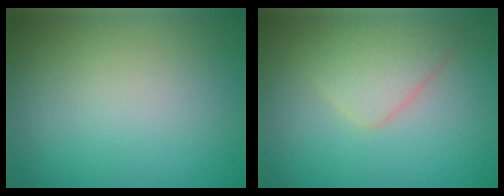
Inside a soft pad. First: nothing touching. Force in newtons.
{"total": 2.7, "press": 2.7, "slide": 0.2}